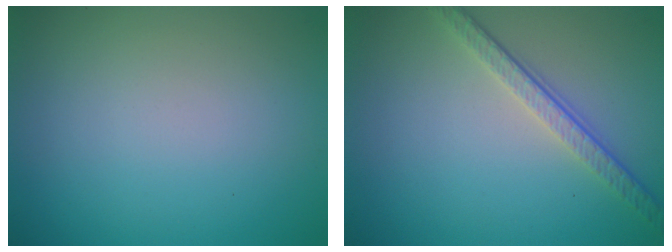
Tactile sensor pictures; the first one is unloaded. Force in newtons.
{"total": 3.6, "press": 2.6, "slide": 2.4}